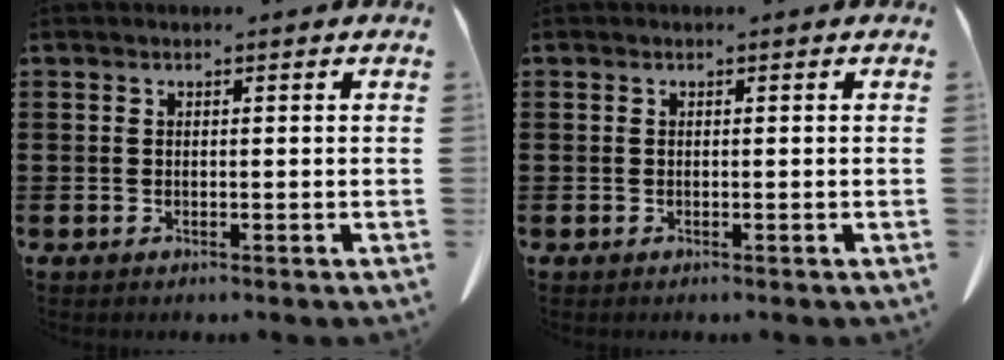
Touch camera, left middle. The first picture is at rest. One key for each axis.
{"total": 0.0}